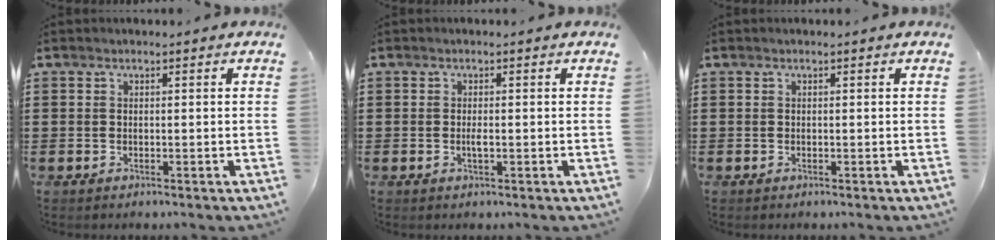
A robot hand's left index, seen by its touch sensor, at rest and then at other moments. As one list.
[{"total": 1.4, "force": [-0.2, 0.2, 1.4], "torque": [-0.026, -0.004, -0.003]}, {"total": 0.0}]